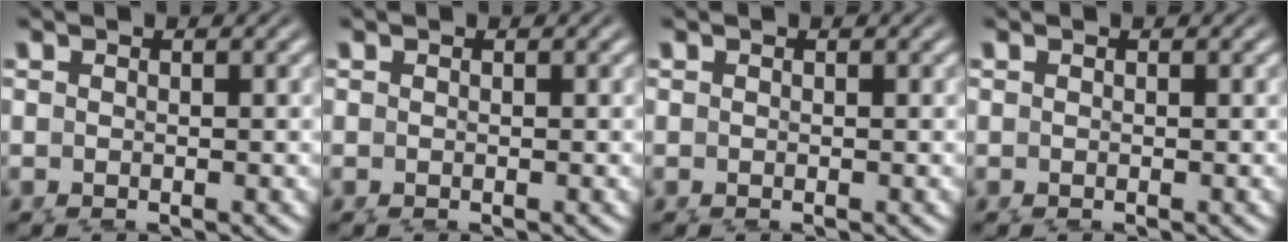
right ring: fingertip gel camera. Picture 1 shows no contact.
{"total": 0.0}
{"total": 0.0}
{"total": 0.0}